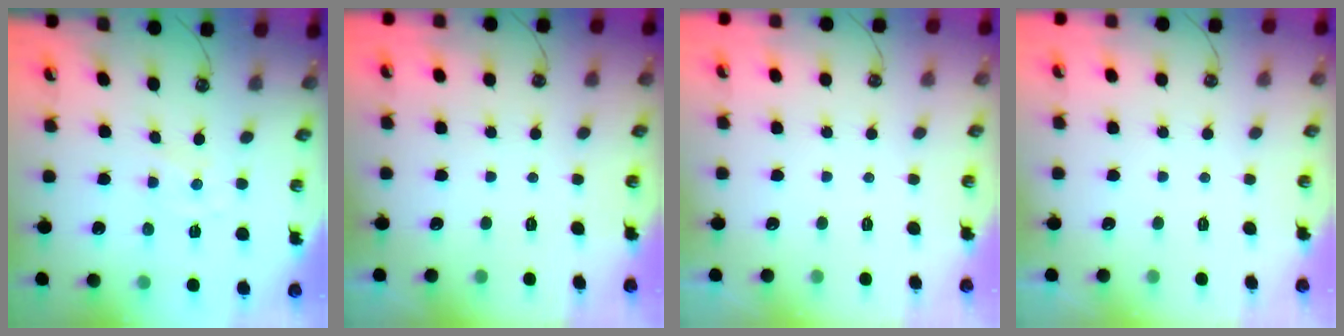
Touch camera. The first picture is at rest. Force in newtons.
{"total": 0.0}
{"total": 0.0}
{"total": 0.0}